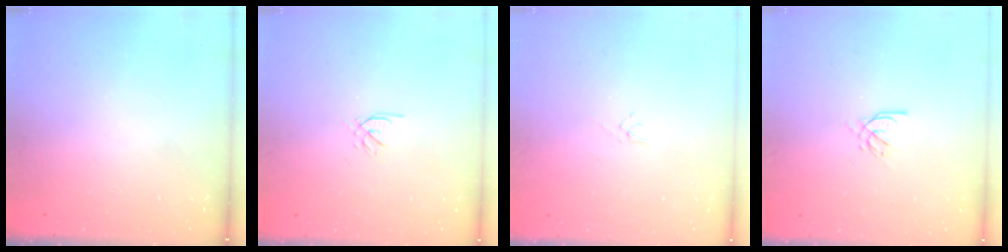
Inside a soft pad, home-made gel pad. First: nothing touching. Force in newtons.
{"total": 0.5, "press": 0.3, "slide": 0.4}
{"total": 1.0, "press": 1.0, "slide": 0.3}
{"total": 2.4, "press": 2.4, "slide": 0.5}